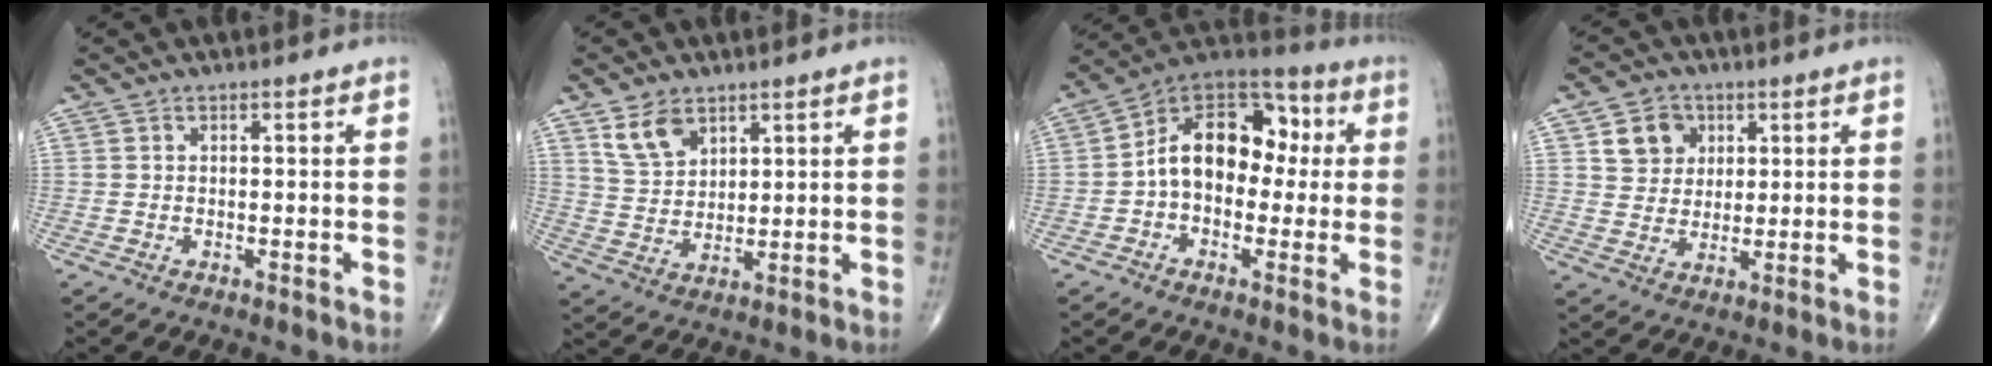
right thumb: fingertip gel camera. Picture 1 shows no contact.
{"total": 7.0, "force": [4.1, 4.3, 3.6], "torque": [-0.053, -0.022, 0.088]}
{"total": 15.5, "force": [0.6, 10.6, 11.3], "torque": [-0.139, 0.047, -0.007]}
{"total": 7.1, "force": [2.7, 6.1, 2.5], "torque": [-0.012, -0.009, 0.047]}